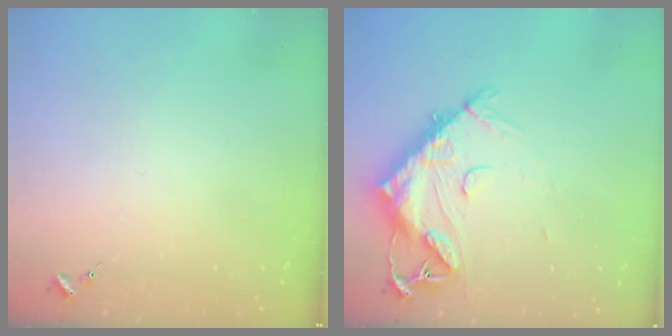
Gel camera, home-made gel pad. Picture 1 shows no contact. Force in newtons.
{"total": 14.3, "press": 14.2, "slide": 1.3}